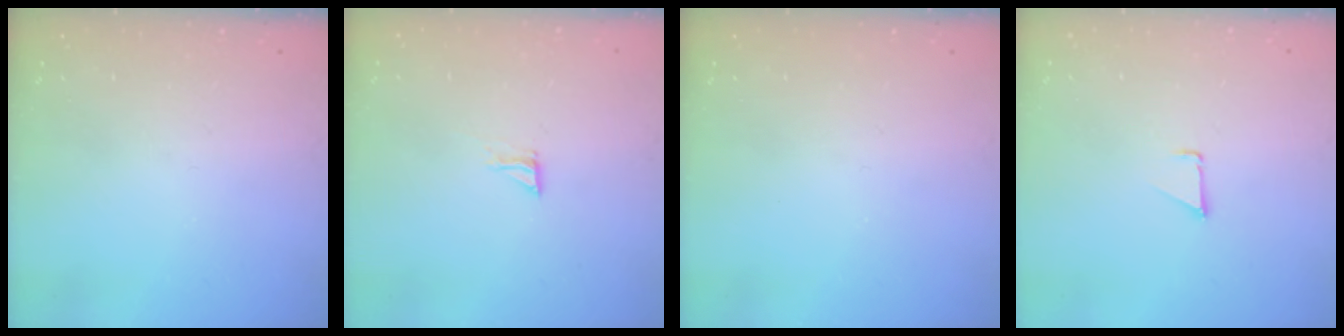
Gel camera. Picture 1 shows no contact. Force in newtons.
{"total": 4.2, "press": 4.2, "slide": 0.2}
{"total": 0.0}
{"total": 0.9, "press": 0.9, "slide": 0.1}